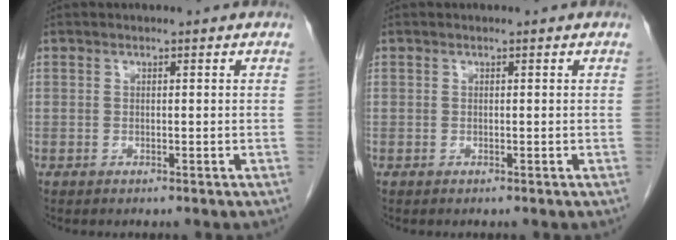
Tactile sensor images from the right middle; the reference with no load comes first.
{"total": 0.0}